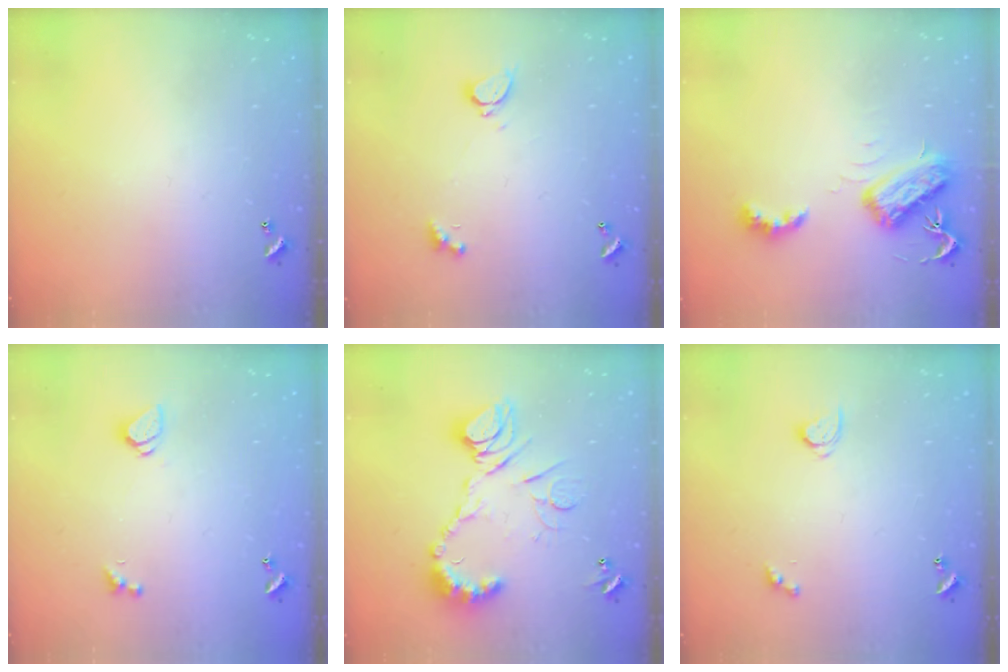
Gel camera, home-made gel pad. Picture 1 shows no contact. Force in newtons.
{"total": 2.3, "press": 2.2, "slide": 0.7}
{"total": 6.1, "press": 6.0, "slide": 0.5}
{"total": 1.5, "press": 1.4, "slide": 0.5}
{"total": 16.1, "press": 16.0, "slide": 1.8}
{"total": 2.8, "press": 2.8, "slide": 0.3}